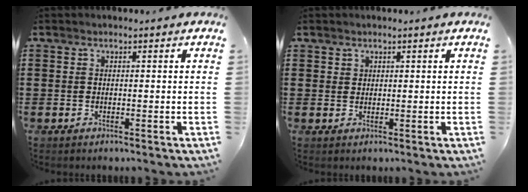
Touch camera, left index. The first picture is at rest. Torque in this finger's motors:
{"motor_torque": [0.29, 0.38, -0.01, -0.01]}